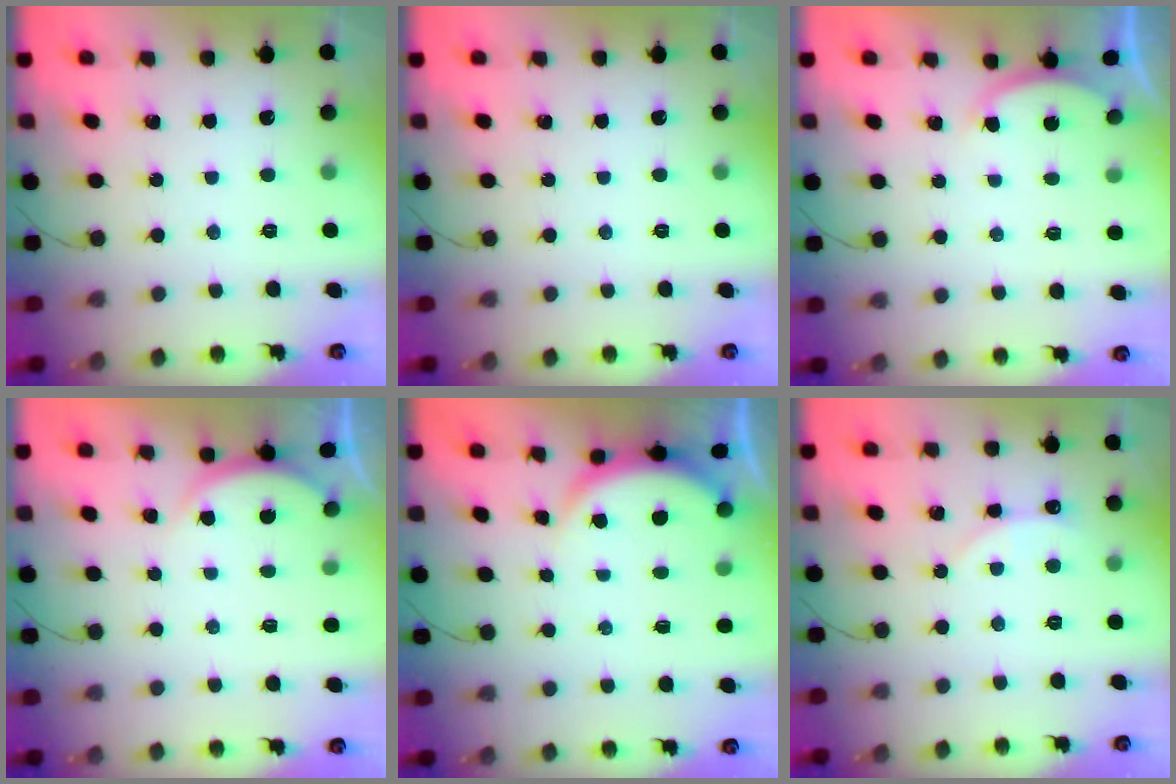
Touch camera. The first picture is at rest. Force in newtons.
{"total": 0.0}
{"total": 2.2, "press": 2.1, "slide": 0.5}
{"total": 2.8, "press": 2.8, "slide": 0.4}
{"total": 3.7, "press": 3.7, "slide": 0.3}
{"total": 2.5, "press": 2.5, "slide": 0.3}